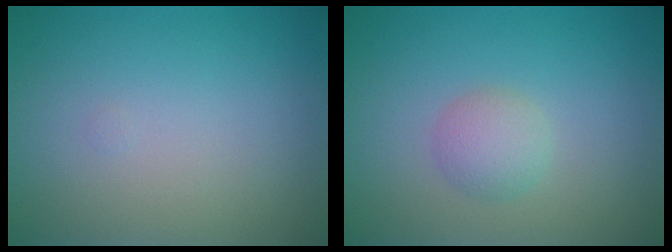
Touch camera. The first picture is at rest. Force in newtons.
{"total": 2.0, "press": 2.0, "slide": 0.0}